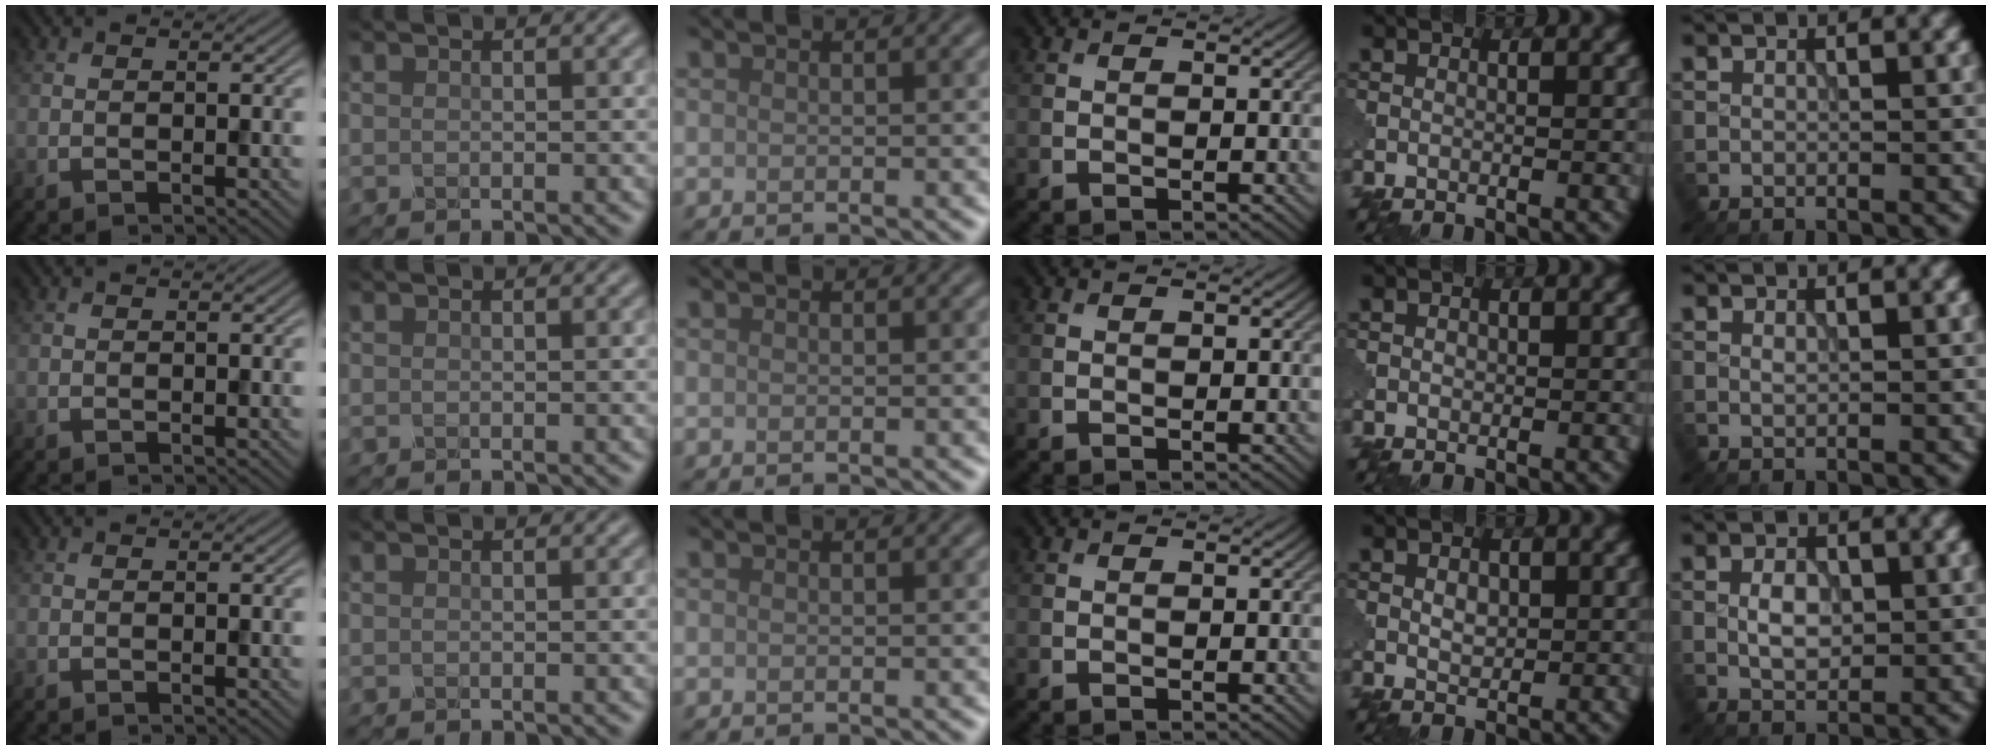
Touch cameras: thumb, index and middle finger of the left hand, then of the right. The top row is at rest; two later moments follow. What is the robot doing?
{"motion": "close", "object": "eyeshadow palette"}